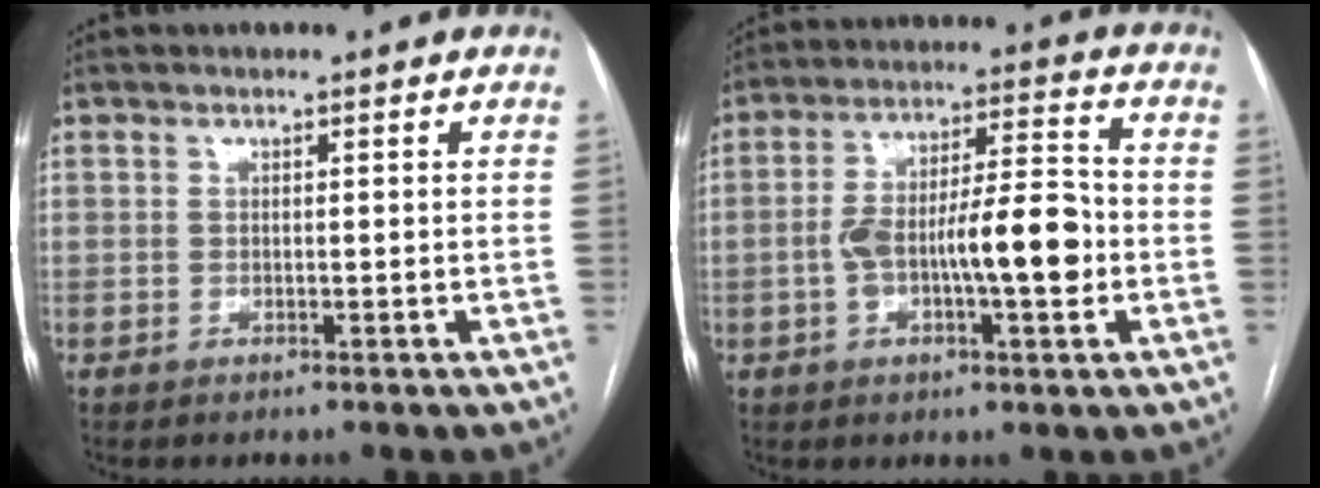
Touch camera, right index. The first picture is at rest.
{"total": 12.5, "force": [-2.3, 2.7, 12.0], "torque": [-0.207, 0.020, -0.037]}